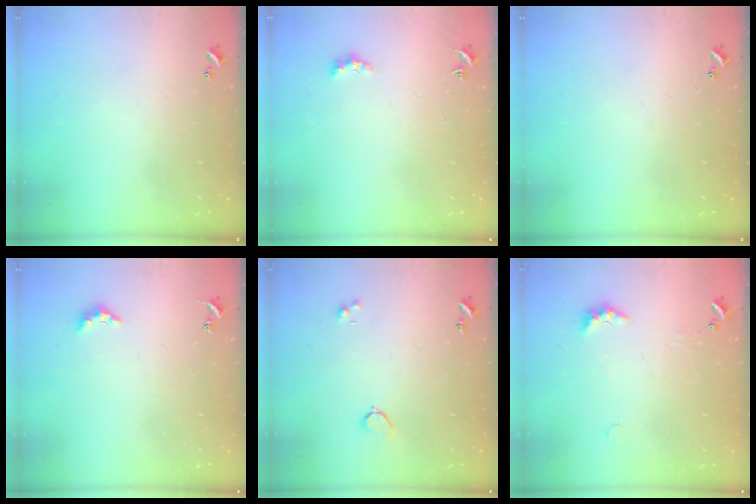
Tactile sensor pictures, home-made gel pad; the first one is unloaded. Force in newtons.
{"total": 1.5, "press": 1.4, "slide": 0.5}
{"total": 0.0}
{"total": 3.2, "press": 3.2, "slide": 0.5}
{"total": 2.2, "press": 2.1, "slide": 0.6}
{"total": 2.7, "press": 2.6, "slide": 0.6}